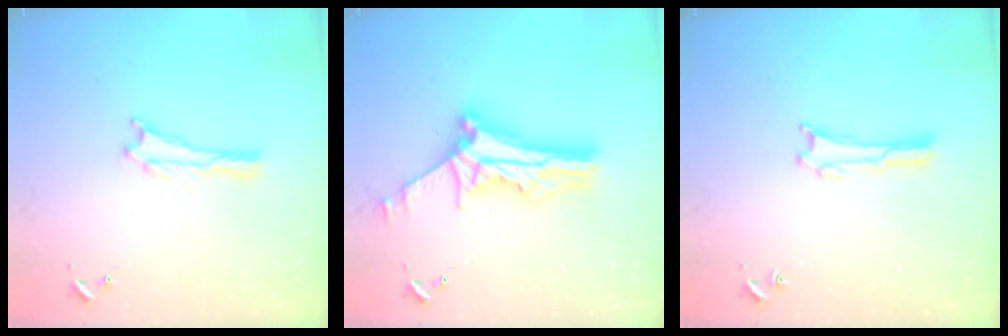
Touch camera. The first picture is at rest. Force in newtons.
{"total": 12.5, "press": 12.4, "slide": 1.4}
{"total": 0.0}